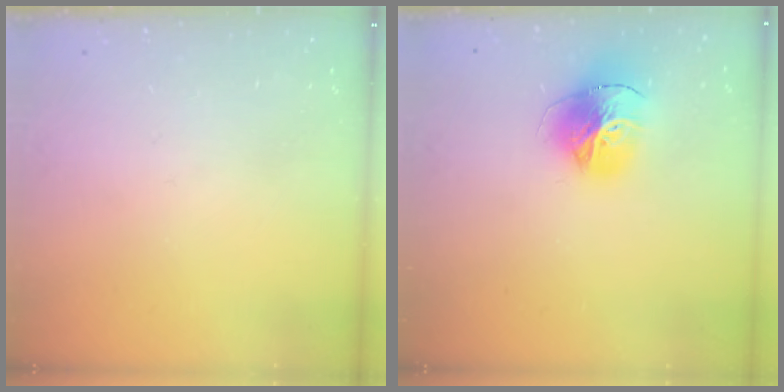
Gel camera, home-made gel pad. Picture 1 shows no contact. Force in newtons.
{"total": 17.3, "press": 17.2, "slide": 1.8}